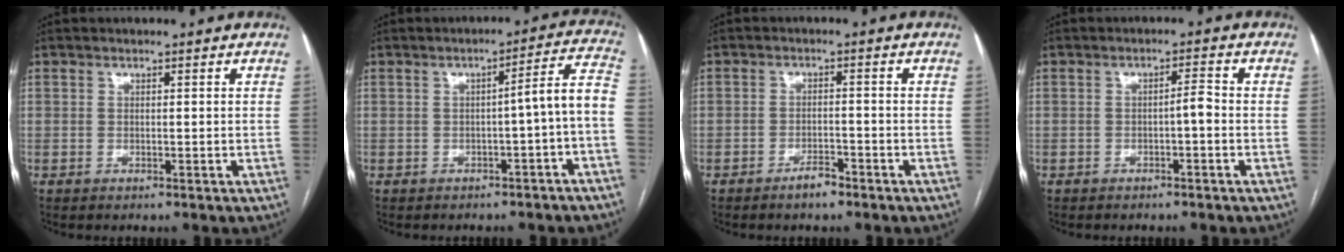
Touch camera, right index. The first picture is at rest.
{"total": 6.7, "force": [-2.6, -0.1, 6.2], "torque": [-0.065, 0.027, -0.036]}
{"total": 2.8, "force": [-2.2, 0.9, 1.4], "torque": [-0.021, 0.003, -0.036]}
{"total": 2.1, "force": [-0.7, 0.3, 2.0], "torque": [-0.028, 0.004, -0.013]}